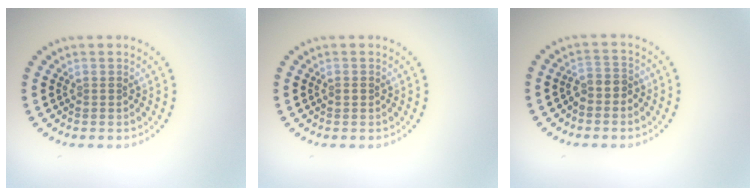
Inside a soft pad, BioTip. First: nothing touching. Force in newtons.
{"total": 0.9, "press": 0.9, "slide": 0.1}
{"total": 1.8, "press": 1.6, "slide": 0.9}